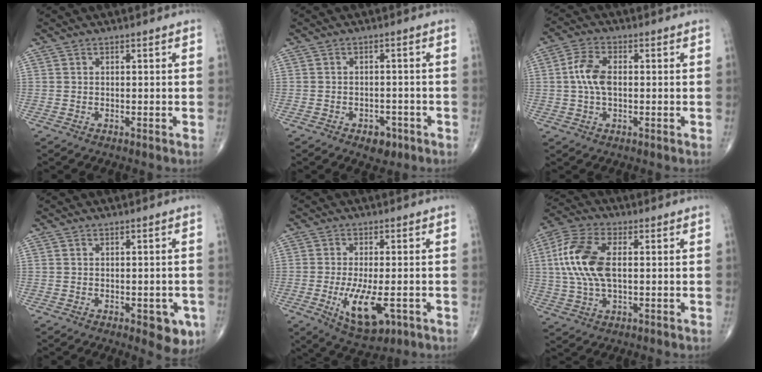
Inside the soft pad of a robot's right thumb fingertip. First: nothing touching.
{"total": 3.9, "force": [-2.2, 2.5, 2.0], "torque": [-0.009, 0.011, -0.024]}
{"total": 6.2, "force": [0.3, 3.4, 5.2], "torque": [-0.110, 0.011, -0.001]}
{"total": 5.7, "force": [-2.2, 2.6, 4.6], "torque": [-0.030, -0.003, -0.022]}
{"total": 10.2, "force": [-3.1, 4.1, 8.8], "torque": [-0.150, -0.013, -0.041]}
{"total": 13.0, "force": [1.4, 6.6, 11.1], "torque": [-0.248, 0.013, 0.025]}